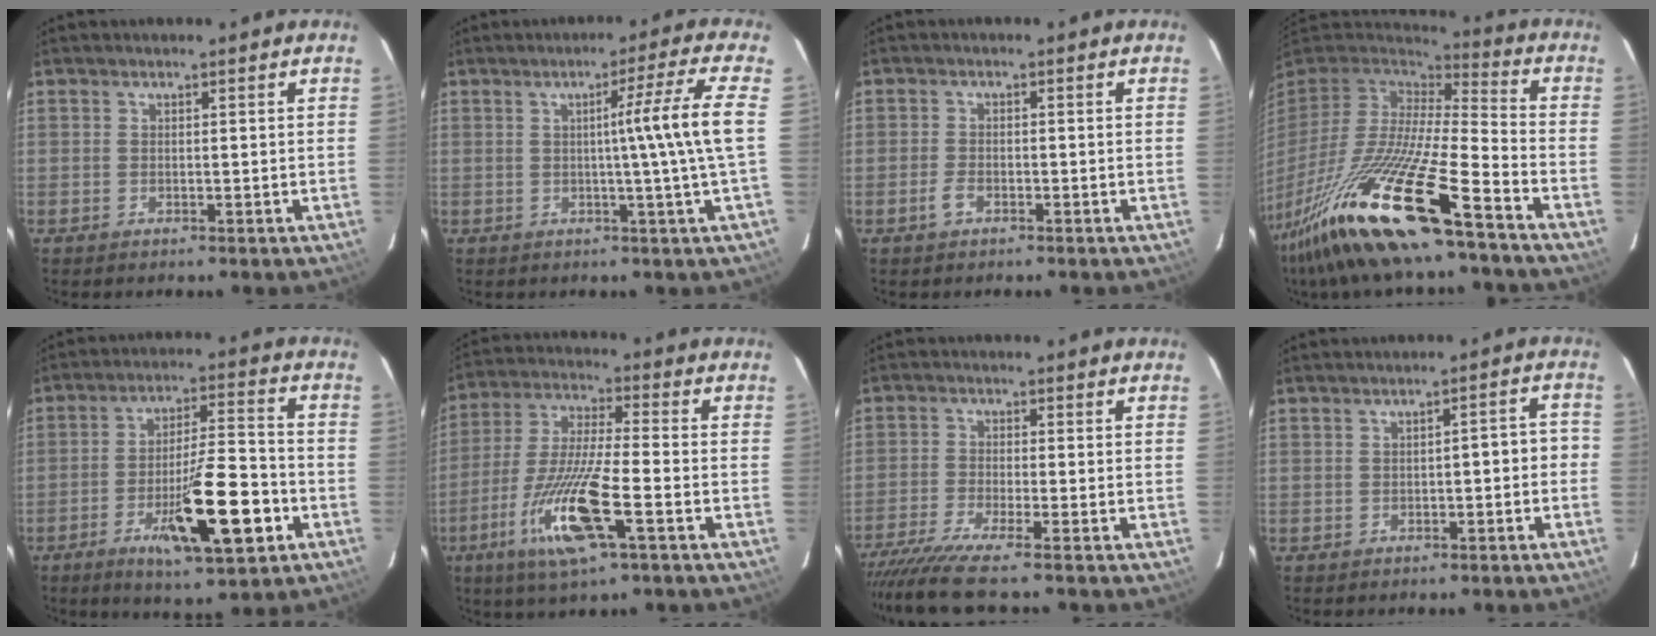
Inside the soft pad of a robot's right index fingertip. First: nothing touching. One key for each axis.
{"total": 8.3, "fx": 0.3, "fy": -3.0, "fz": 7.7, "tx": -0.109, "ty": -0.003, "tz": 0.011}
{"total": 0.8, "fx": -0.5, "fy": 0.4, "fz": 0.5, "tx": -0.011, "ty": 0.001, "tz": -0.008}
{"total": 25.2, "fx": -16.1, "fy": 2.4, "fz": 19.2, "tx": -0.380, "ty": -0.068, "tz": -0.300}
{"total": 14.6, "fx": -5.8, "fy": 2.2, "fz": 13.2, "tx": -0.220, "ty": -0.008, "tz": -0.088}
{"total": 14.3, "fx": -5.9, "fy": 1.2, "fz": 12.9, "tx": -0.264, "ty": -0.022, "tz": -0.108}
{"total": 9.1, "fx": -7.6, "fy": -1.3, "fz": 4.9, "tx": -0.076, "ty": -0.023, "tz": -0.127}
{"total": 3.3, "fx": -1.0, "fy": 1.1, "fz": 3.0, "tx": -0.036, "ty": 0.025, "tz": -0.012}